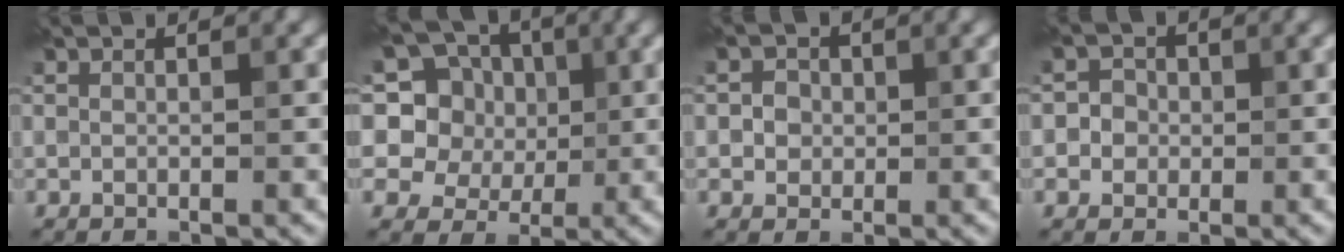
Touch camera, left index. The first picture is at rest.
{"total": 12.4, "force": [6.1, 9.5, 5.1], "torque": [-0.130, 0.046, 0.091]}
{"total": 1.7, "force": [0.0, 1.6, 0.6], "torque": [-0.001, 0.003, -0.005]}
{"total": 2.2, "force": [-0.1, 2.1, 0.5], "torque": [0.013, 0.009, -0.015]}